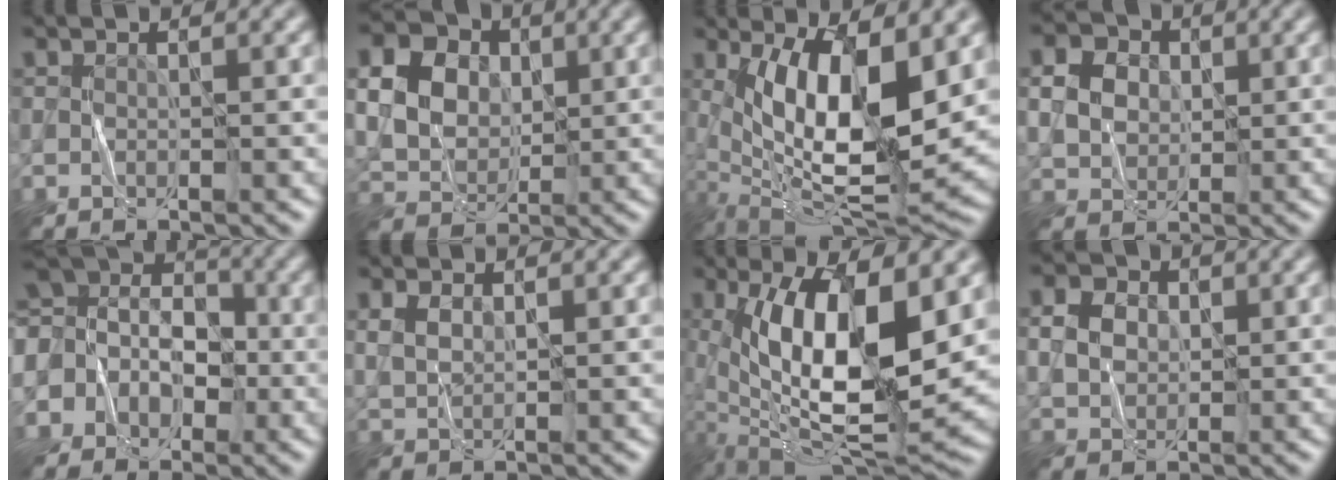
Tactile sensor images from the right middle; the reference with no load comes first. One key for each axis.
{"total": 14.9, "fx": 4.7, "fy": 12.2, "fz": 7.1, "tx": -0.175, "ty": 0.027, "tz": 0.075}
{"total": 12.9, "fx": 1.6, "fy": 4.2, "fz": 12.1, "tx": -0.216, "ty": -0.019, "tz": 0.031}
{"total": 5.7, "fx": 1.6, "fy": 4.5, "fz": 3.0, "tx": -0.084, "ty": 0.018, "tz": 0.025}
{"total": 10.5, "fx": 0.1, "fy": 9.3, "fz": 4.8, "tx": -0.135, "ty": 0.055, "tz": -0.046}
{"total": 1.8, "fx": 0.8, "fy": 0.9, "fz": 1.3, "tx": -0.038, "ty": 0.000, "tz": 0.020}
{"total": 14.4, "fx": 1.5, "fy": 5.3, "fz": 13.3, "tx": -0.246, "ty": -0.015, "tz": 0.030}
{"total": 3.6, "fx": 0.9, "fy": 2.8, "fz": 2.1, "tx": -0.056, "ty": 0.006, "tz": 0.014}